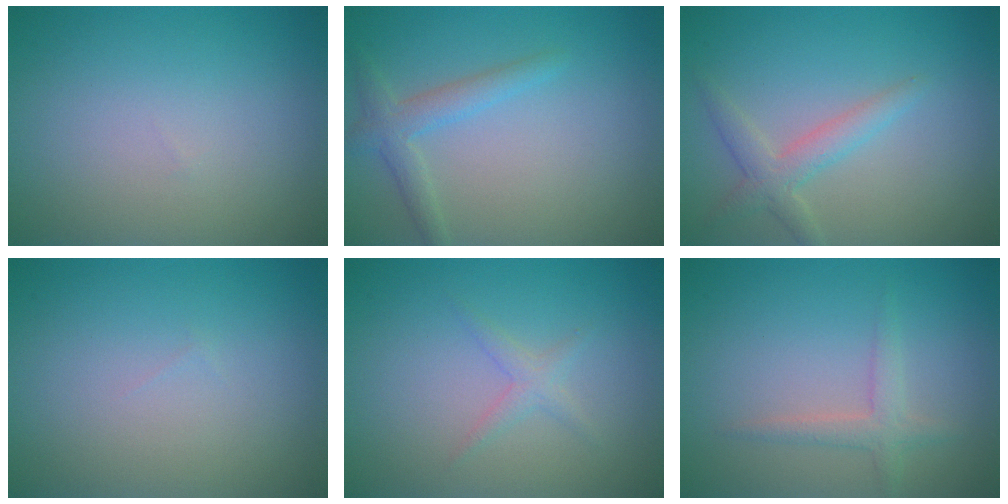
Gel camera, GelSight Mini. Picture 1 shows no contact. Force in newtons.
{"total": 2.3, "press": 2.3, "slide": 0.2}
{"total": 2.5, "press": 2.5, "slide": 0.1}
{"total": 0.0}
{"total": 1.3, "press": 1.3, "slide": 0.1}
{"total": 1.9, "press": 1.9, "slide": 0.1}